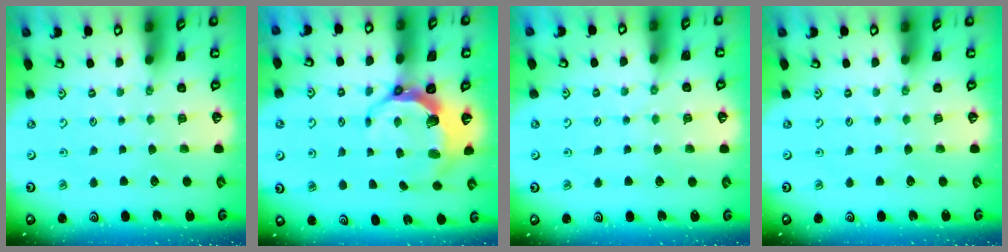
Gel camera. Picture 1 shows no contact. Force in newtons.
{"total": 8.0, "press": 6.4, "slide": 4.8}
{"total": 2.7, "press": 2.7, "slide": 0.5}
{"total": 0.0}